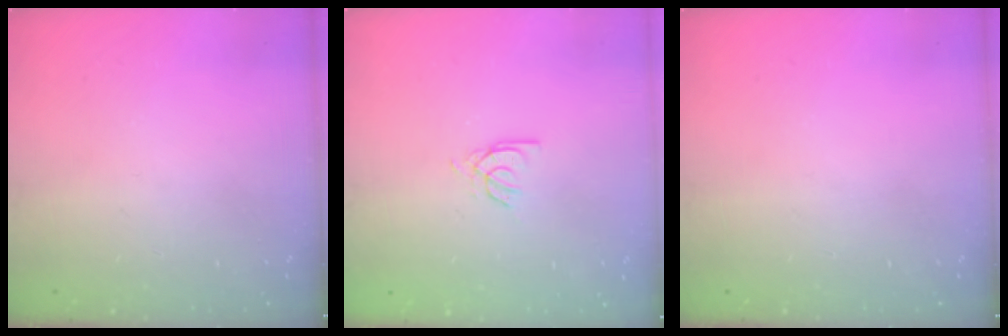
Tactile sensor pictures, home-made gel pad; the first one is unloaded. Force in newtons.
{"total": 2.7, "press": 2.7, "slide": 0.2}
{"total": 0.0}